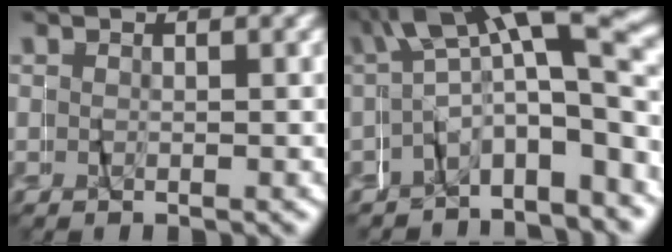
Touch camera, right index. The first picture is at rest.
{"total": 7.6, "force": [-0.4, 4.4, 6.2], "torque": [-0.100, 0.004, -0.014]}